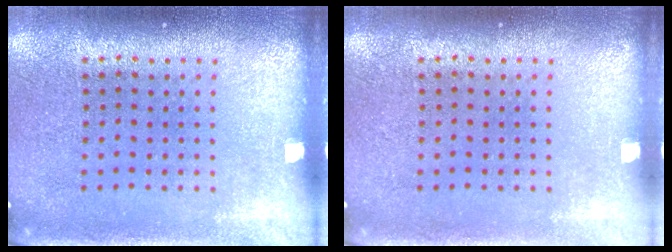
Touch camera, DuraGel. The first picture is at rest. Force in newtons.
{"total": 0.0}